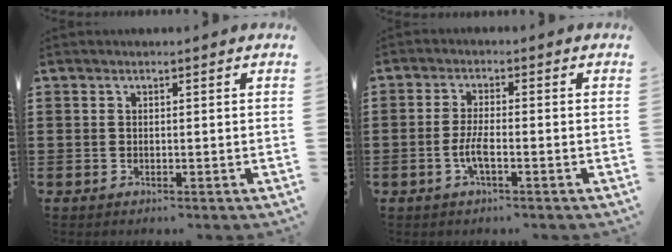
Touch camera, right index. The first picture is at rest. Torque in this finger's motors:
{"motor_torque": [2.14, 0.00, 0.12, 0.03]}